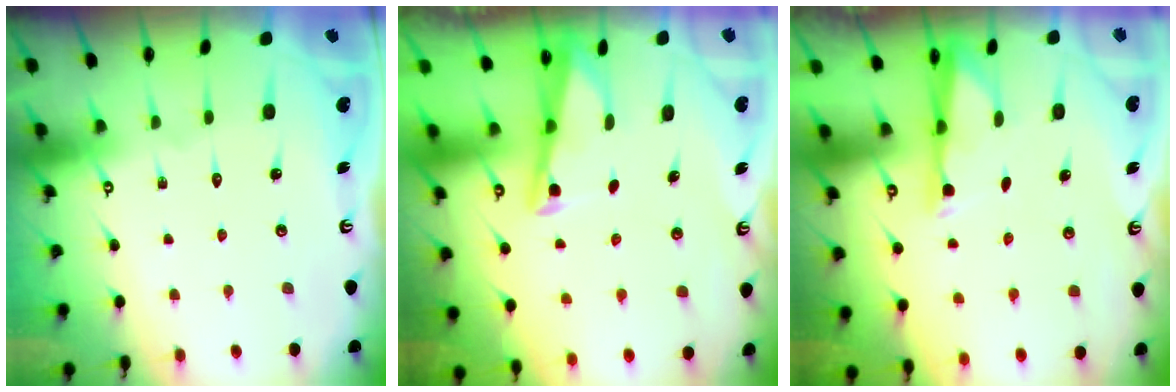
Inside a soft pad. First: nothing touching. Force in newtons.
{"total": 2.9, "press": 2.9, "slide": 0.4}
{"total": 3.0, "press": 2.9, "slide": 0.5}